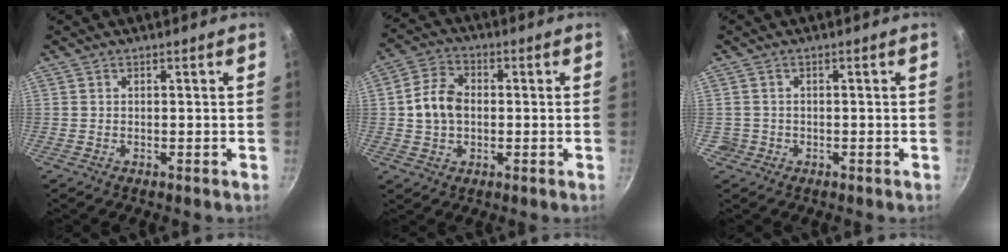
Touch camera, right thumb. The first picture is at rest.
{"total": 8.1, "force": [0.1, 6.1, 5.3], "torque": [-0.085, 0.020, -0.006]}
{"total": 1.7, "force": [-0.5, 1.6, 0.1], "torque": [0.007, 0.013, -0.001]}